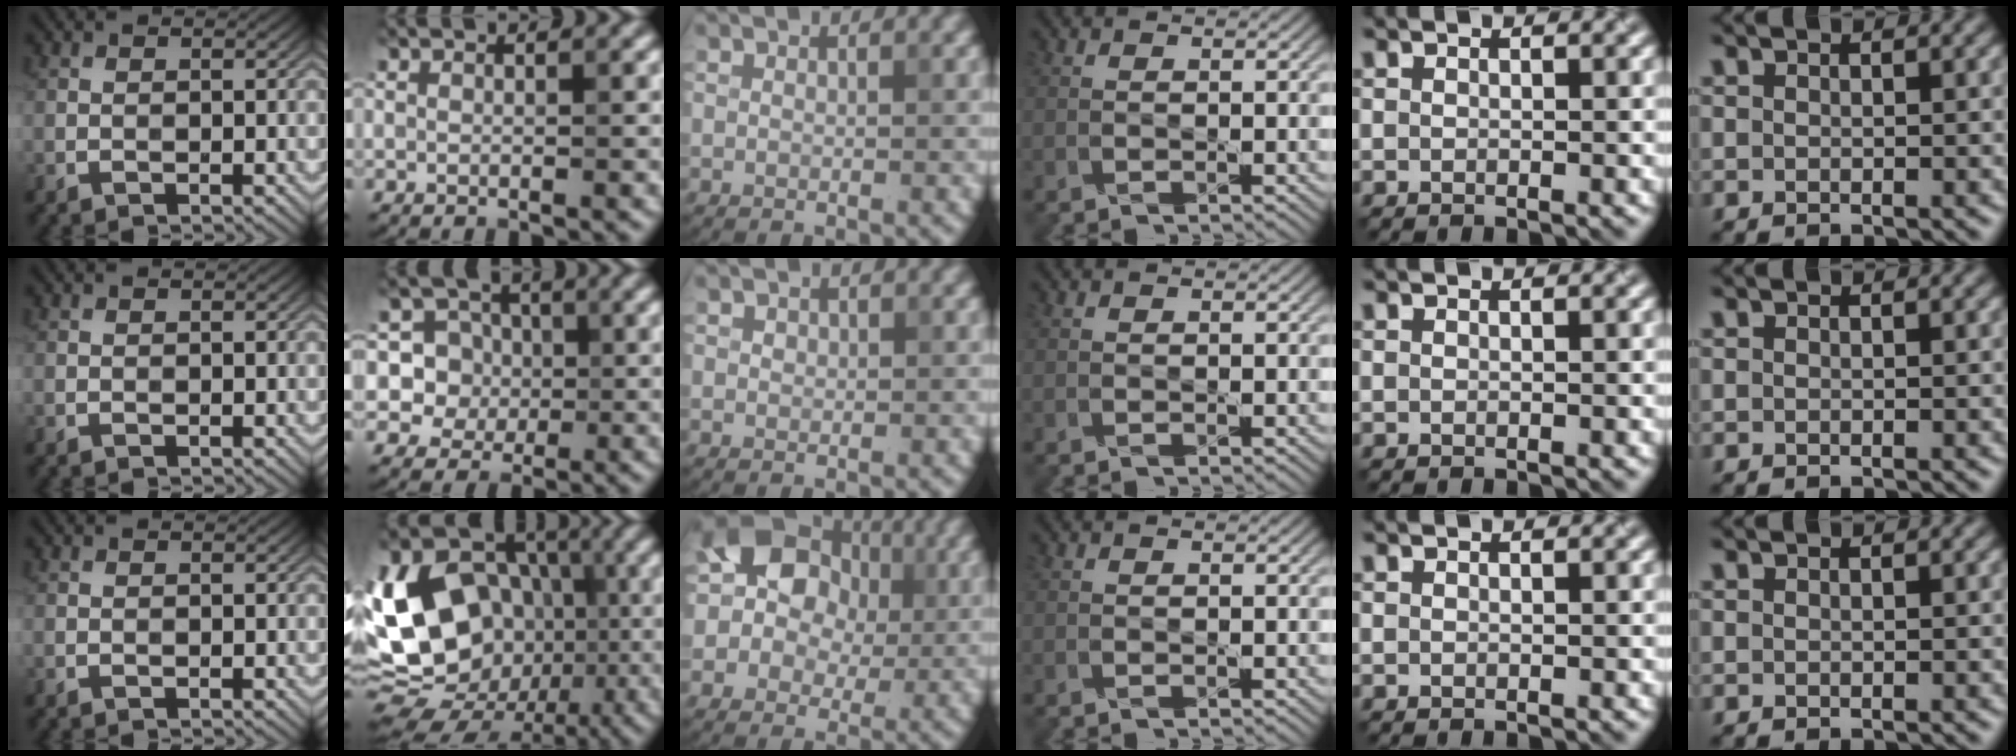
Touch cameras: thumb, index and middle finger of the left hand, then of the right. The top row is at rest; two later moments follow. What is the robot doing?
{"motion": "dispense", "object": "toothpaste"}